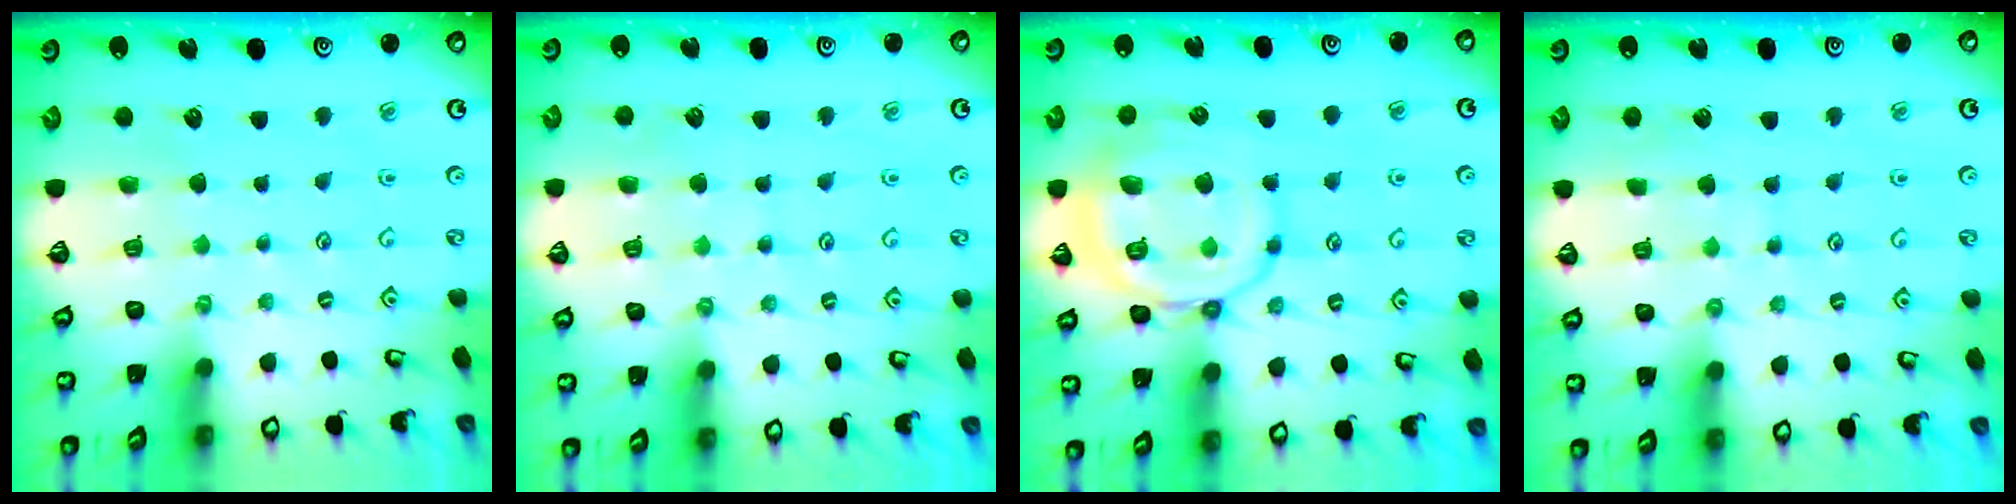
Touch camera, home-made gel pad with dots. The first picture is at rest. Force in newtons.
{"total": 4.5, "press": 4.5, "slide": 0.5}
{"total": 16.1, "press": 16.0, "slide": 1.5}
{"total": 5.6, "press": 5.6, "slide": 0.5}